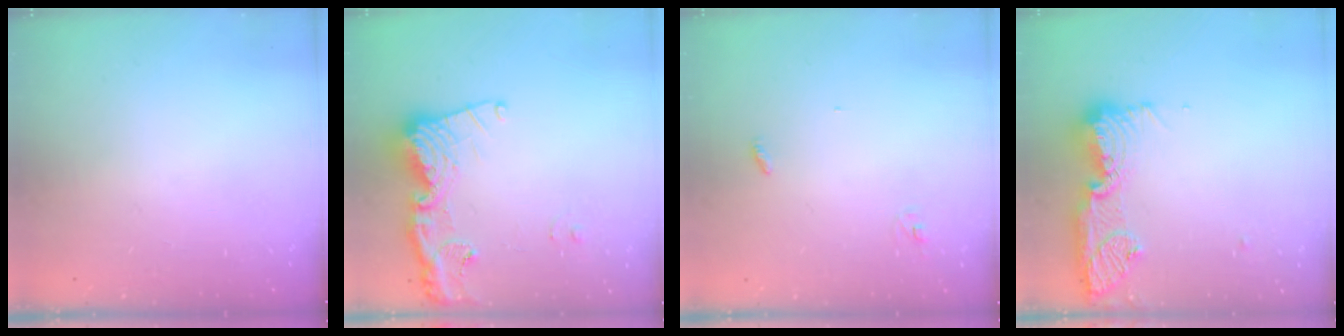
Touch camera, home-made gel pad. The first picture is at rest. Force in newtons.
{"total": 16.6, "press": 16.5, "slide": 1.9}
{"total": 2.8, "press": 2.8, "slide": 0.2}
{"total": 17.6, "press": 16.5, "slide": 6.2}